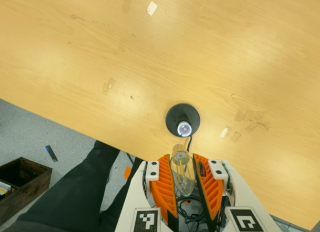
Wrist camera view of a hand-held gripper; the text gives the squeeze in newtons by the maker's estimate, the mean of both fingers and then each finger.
{"total": 14.1, "left": 15.8, "right": 12.3}